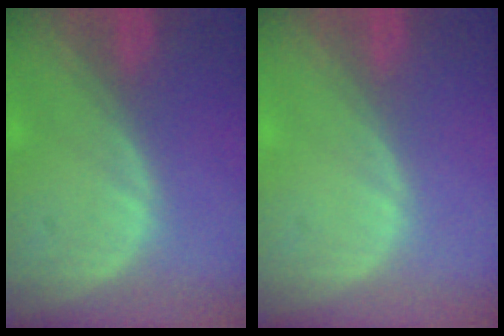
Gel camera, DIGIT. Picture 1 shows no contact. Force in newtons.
{"total": 0.0}